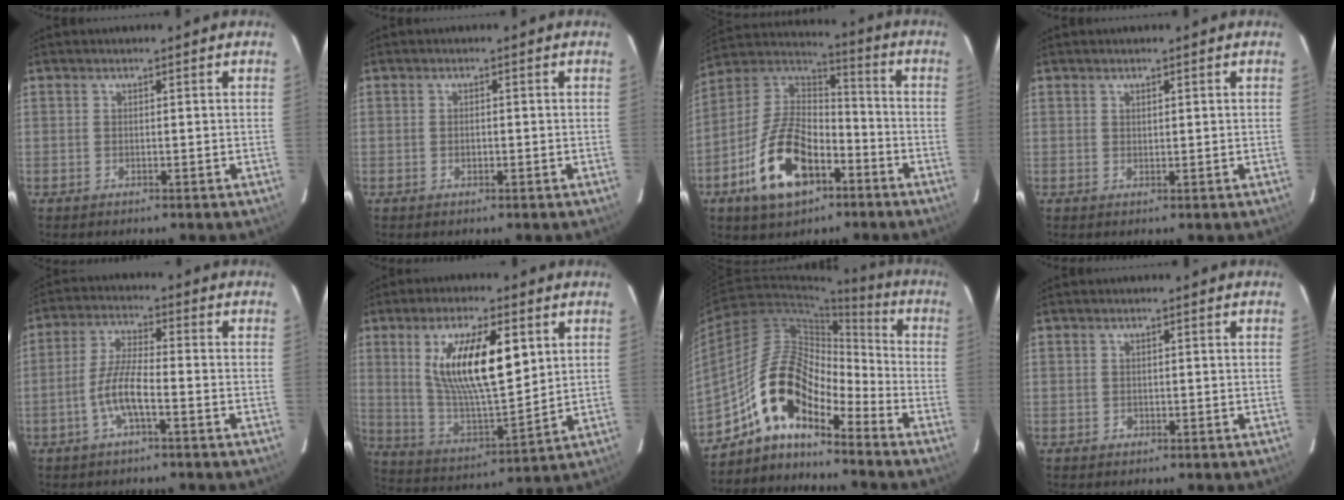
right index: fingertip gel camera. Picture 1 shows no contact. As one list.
[{"total": 1.1, "force": [-0.3, 0.7, 0.8], "torque": [-0.014, 0.003, -0.005]}, {"total": 18.0, "force": [-8.1, 9.9, 12.7], "torque": [-0.264, 0.009, -0.138]}, {"total": 0.8, "force": [0.6, 0.4, 0.3], "torque": [-0.004, 0.002, 0.011]}, {"total": 6.9, "force": [-3.0, 1.2, 6.1], "torque": [-0.130, 0.005, -0.058]}, {"total": 17.5, "force": [5.6, 5.7, 15.6], "torque": [-0.281, -0.002, 0.109]}, {"total": 13.3, "force": [-9.3, 5.1, 8.1], "torque": [-0.143, 0.023, -0.190]}, {"total": 1.0, "force": [-0.4, 0.9, 0.1], "torque": [0.003, 0.001, -0.003]}]